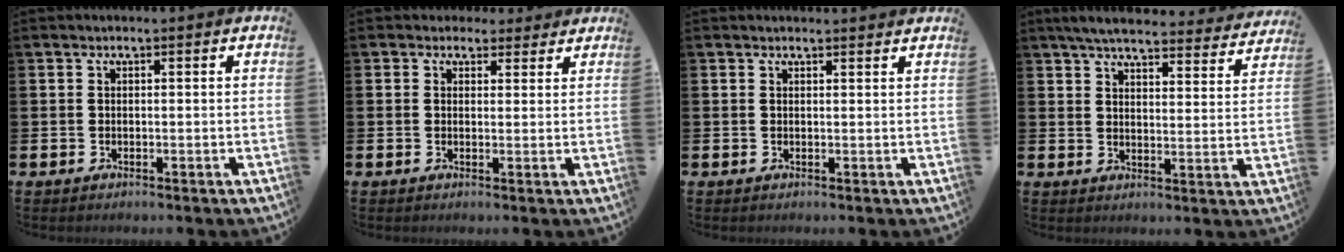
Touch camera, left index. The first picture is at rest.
{"total": 2.7, "force": [2.3, 1.4, -0.2], "torque": [0.003, -0.003, 0.040]}
{"total": 1.0, "force": [1.0, 0.0, 0.1], "torque": [0.005, -0.004, 0.016]}
{"total": 5.7, "force": [5.4, 0.8, 1.7], "torque": [-0.052, -0.031, 0.094]}